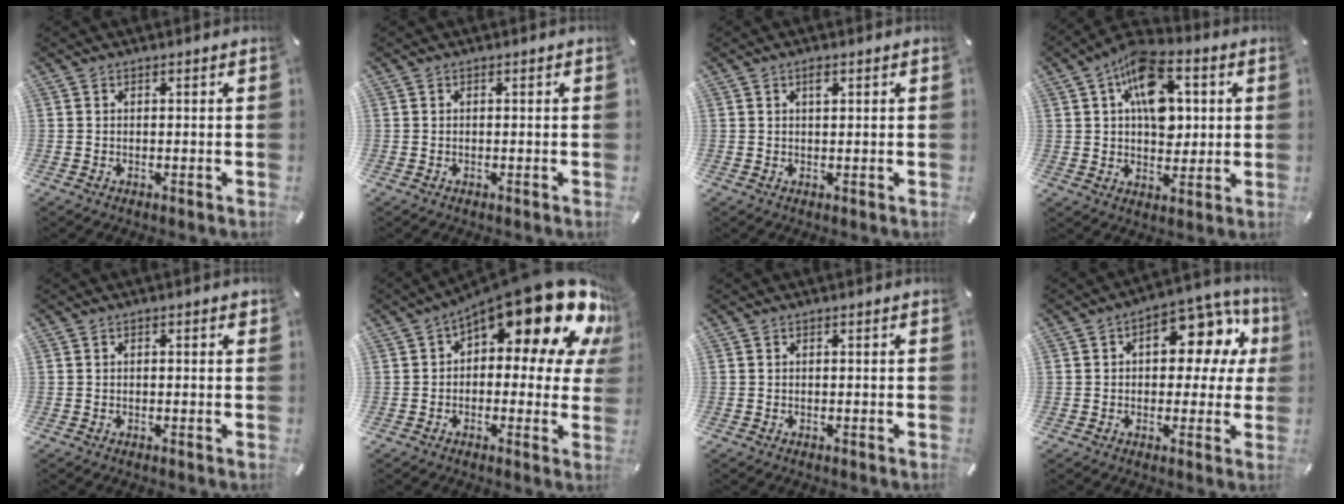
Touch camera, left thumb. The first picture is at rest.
{"total": 0.0}
{"total": 1.6, "force": [0.7, 0.6, 1.3], "torque": [-0.020, 0.001, 0.010]}
{"total": 14.4, "force": [3.9, 9.4, 10.2], "torque": [-0.155, -0.006, 0.070]}
{"total": 0.7, "force": [0.1, 0.3, 0.7], "torque": [-0.012, 0.003, 0.000]}
{"total": 21.4, "force": [12.1, 8.4, 15.5], "torque": [-0.217, -0.085, 0.201]}
{"total": 0.0}
{"total": 13.8, "force": [4.7, 8.1, 10.1], "torque": [-0.120, -0.034, 0.078]}